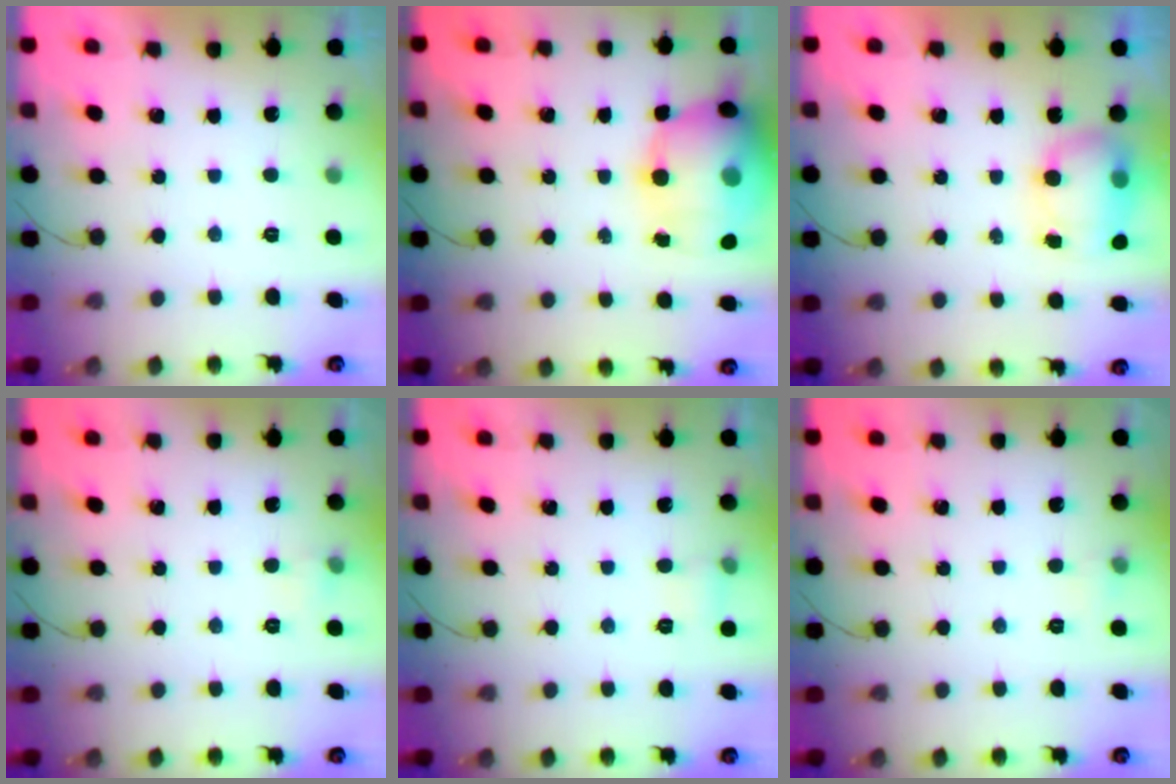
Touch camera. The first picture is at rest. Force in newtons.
{"total": 20.0, "press": 17.8, "slide": 9.1}
{"total": 7.4, "press": 7.2, "slide": 1.9}
{"total": 3.6, "press": 3.3, "slide": 1.3}
{"total": 4.2, "press": 4.0, "slide": 1.5}
{"total": 3.0, "press": 2.7, "slide": 1.3}